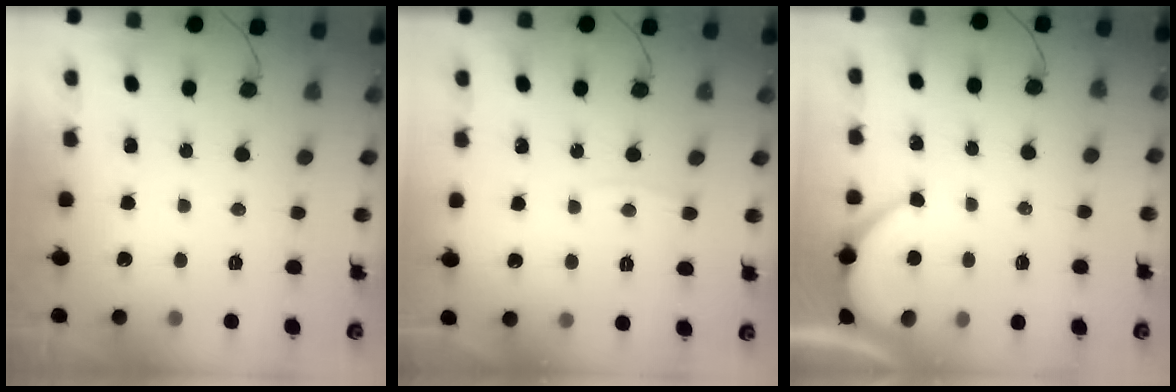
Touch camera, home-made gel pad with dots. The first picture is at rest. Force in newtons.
{"total": 3.2, "press": 3.1, "slide": 0.4}
{"total": 2.6, "press": 2.6, "slide": 0.3}